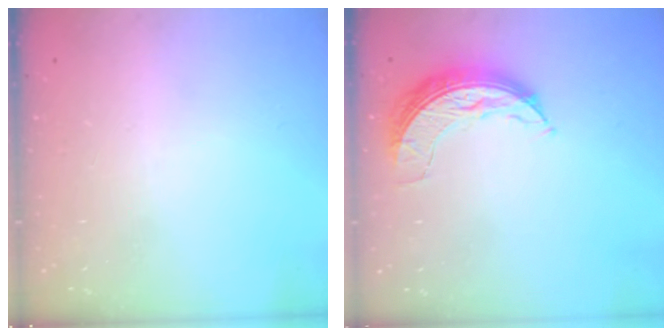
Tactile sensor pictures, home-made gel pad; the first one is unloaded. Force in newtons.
{"total": 7.7, "press": 7.7, "slide": 0.3}